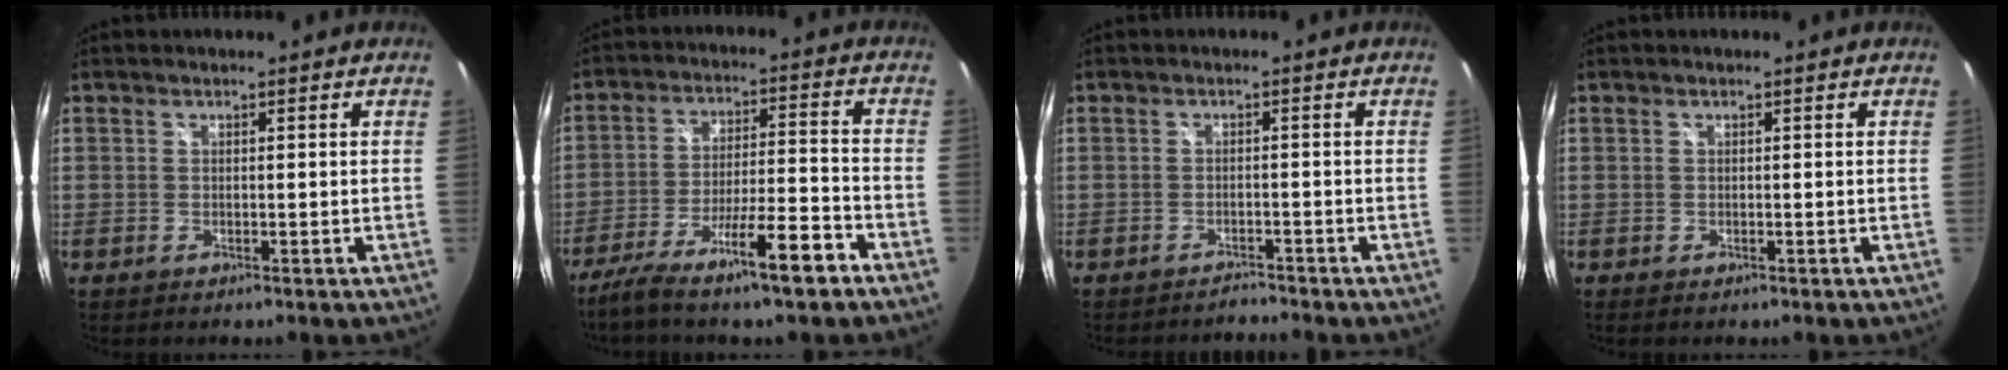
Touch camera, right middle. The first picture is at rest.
{"total": 13.2, "force": [-9.4, 1.0, 9.1], "torque": [-0.183, -0.011, -0.157]}
{"total": 1.9, "force": [-1.9, 0.1, -0.1], "torque": [-0.001, -0.002, -0.032]}
{"total": 0.0}